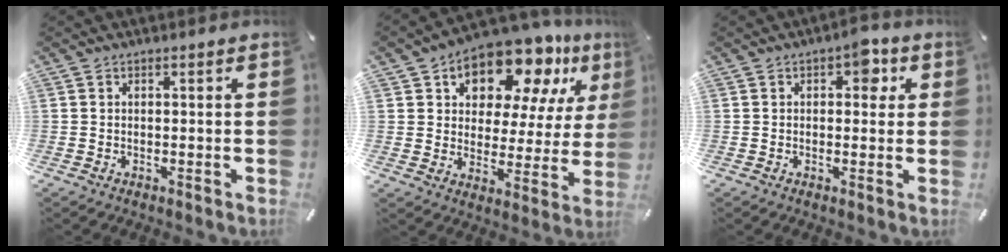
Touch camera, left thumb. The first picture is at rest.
{"total": 14.6, "force": [10.9, 7.3, 6.3], "torque": [-0.114, -0.079, 0.190]}
{"total": 5.3, "force": [1.7, 3.2, 4.0], "torque": [-0.036, -0.007, 0.018]}